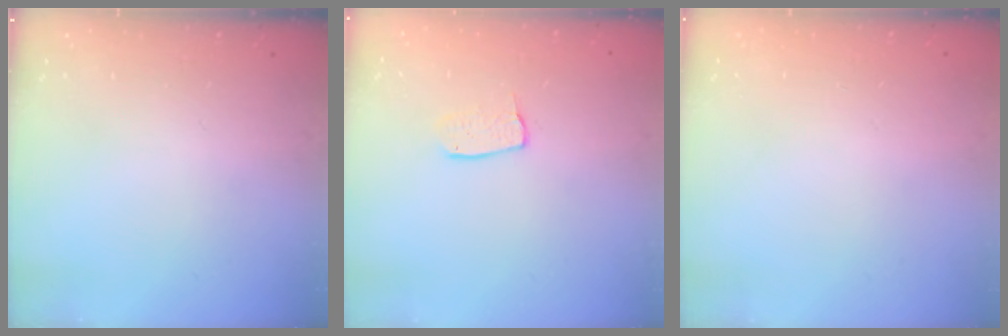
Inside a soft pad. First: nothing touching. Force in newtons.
{"total": 5.9, "press": 5.9, "slide": 0.3}
{"total": 0.0}